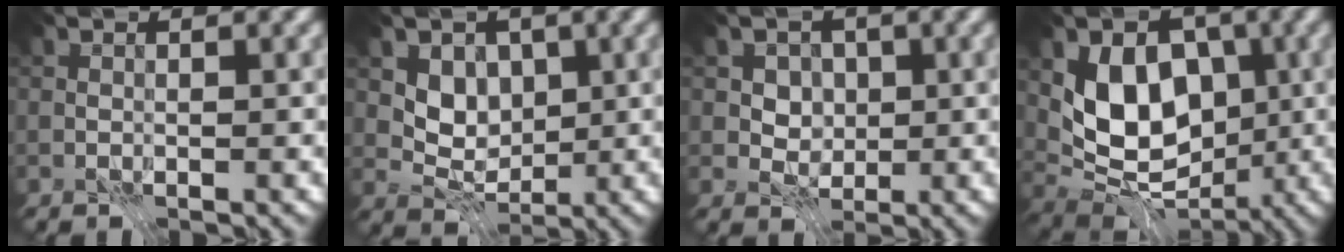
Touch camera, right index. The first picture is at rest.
{"total": 4.1, "force": [0.9, 3.3, 2.2], "torque": [-0.039, -0.010, 0.015]}
{"total": 3.1, "force": [0.8, 2.5, 1.6], "torque": [-0.028, -0.011, 0.022]}
{"total": 7.9, "force": [0.5, 5.8, 5.4], "torque": [-0.091, -0.020, 0.011]}